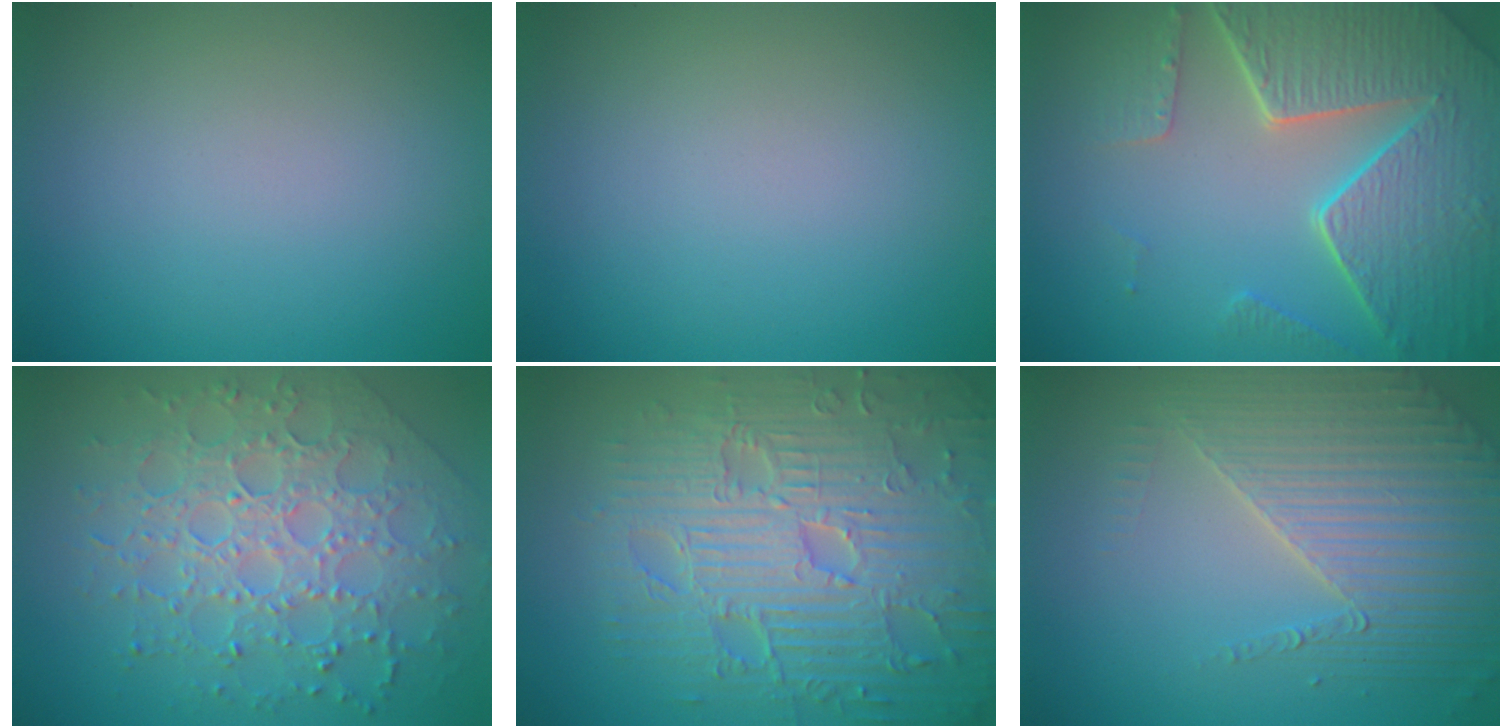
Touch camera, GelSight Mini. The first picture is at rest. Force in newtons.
{"total": 0.0}
{"total": 8.4, "press": 6.1, "slide": 5.8}
{"total": 7.8, "press": 5.6, "slide": 5.4}
{"total": 10.5, "press": 7.1, "slide": 7.8}
{"total": 4.8, "press": 4.3, "slide": 2.2}